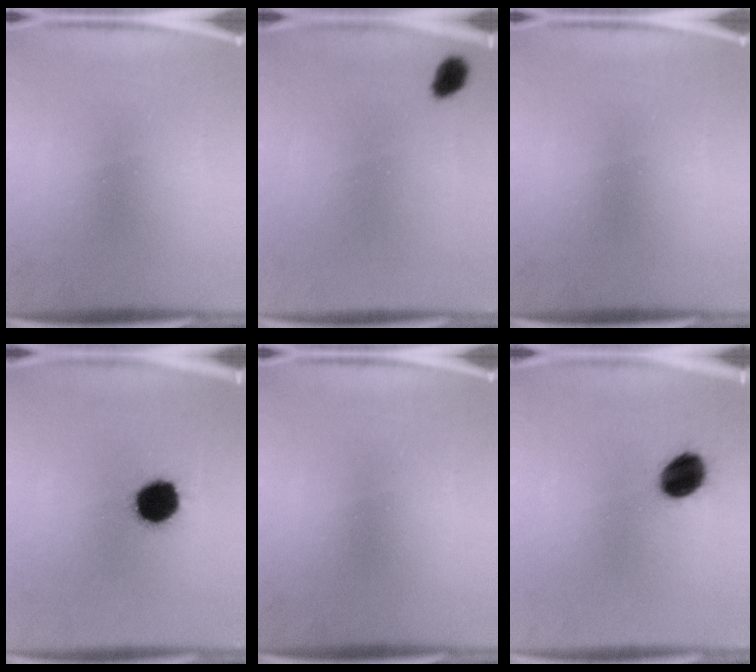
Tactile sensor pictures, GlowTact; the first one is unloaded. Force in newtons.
{"total": 3.0}
{"total": 0.0}
{"total": 11.7}
{"total": 0.0}
{"total": 9.3}